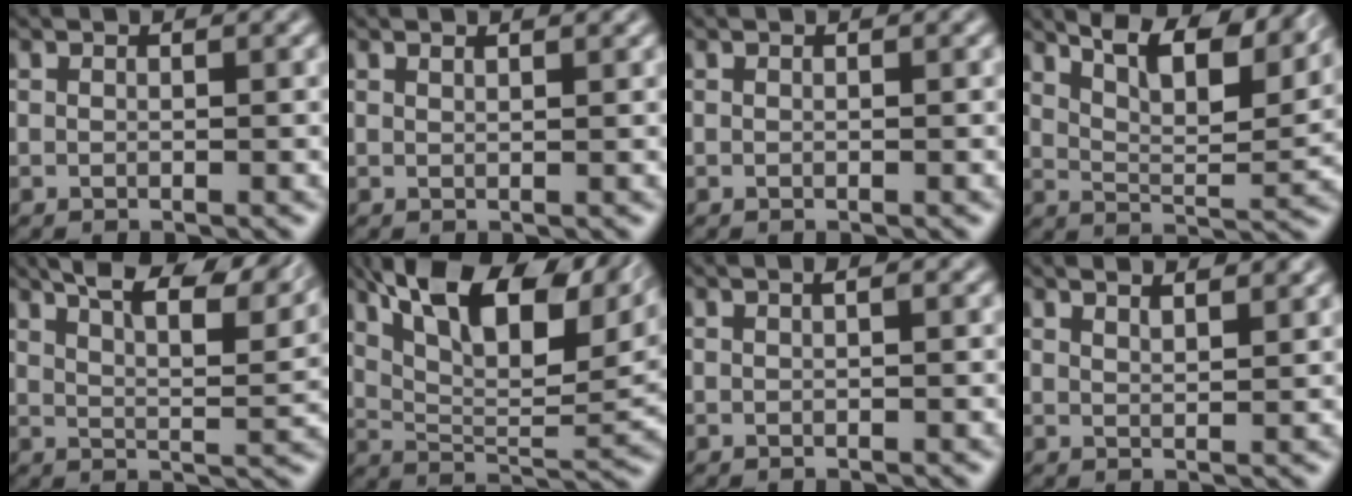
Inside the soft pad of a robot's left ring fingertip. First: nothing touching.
{"total": 1.1, "force": [0.7, 0.4, 0.6], "torque": [-0.002, 0.010, 0.001]}
{"total": 0.0}
{"total": 10.3, "force": [7.2, 3.0, 6.7], "torque": [-0.125, 0.020, 0.106]}
{"total": 11.4, "force": [8.5, 2.8, 7.2], "torque": [-0.123, 0.029, 0.111]}
{"total": 14.6, "force": [7.9, 5.8, 10.8], "torque": [-0.200, 0.038, 0.145]}
{"total": 0.7, "force": [0.2, 0.2, 0.6], "torque": [-0.002, 0.002, -0.002]}
{"total": 2.7, "force": [2.1, 0.9, 1.5], "torque": [-0.006, 0.018, 0.019]}